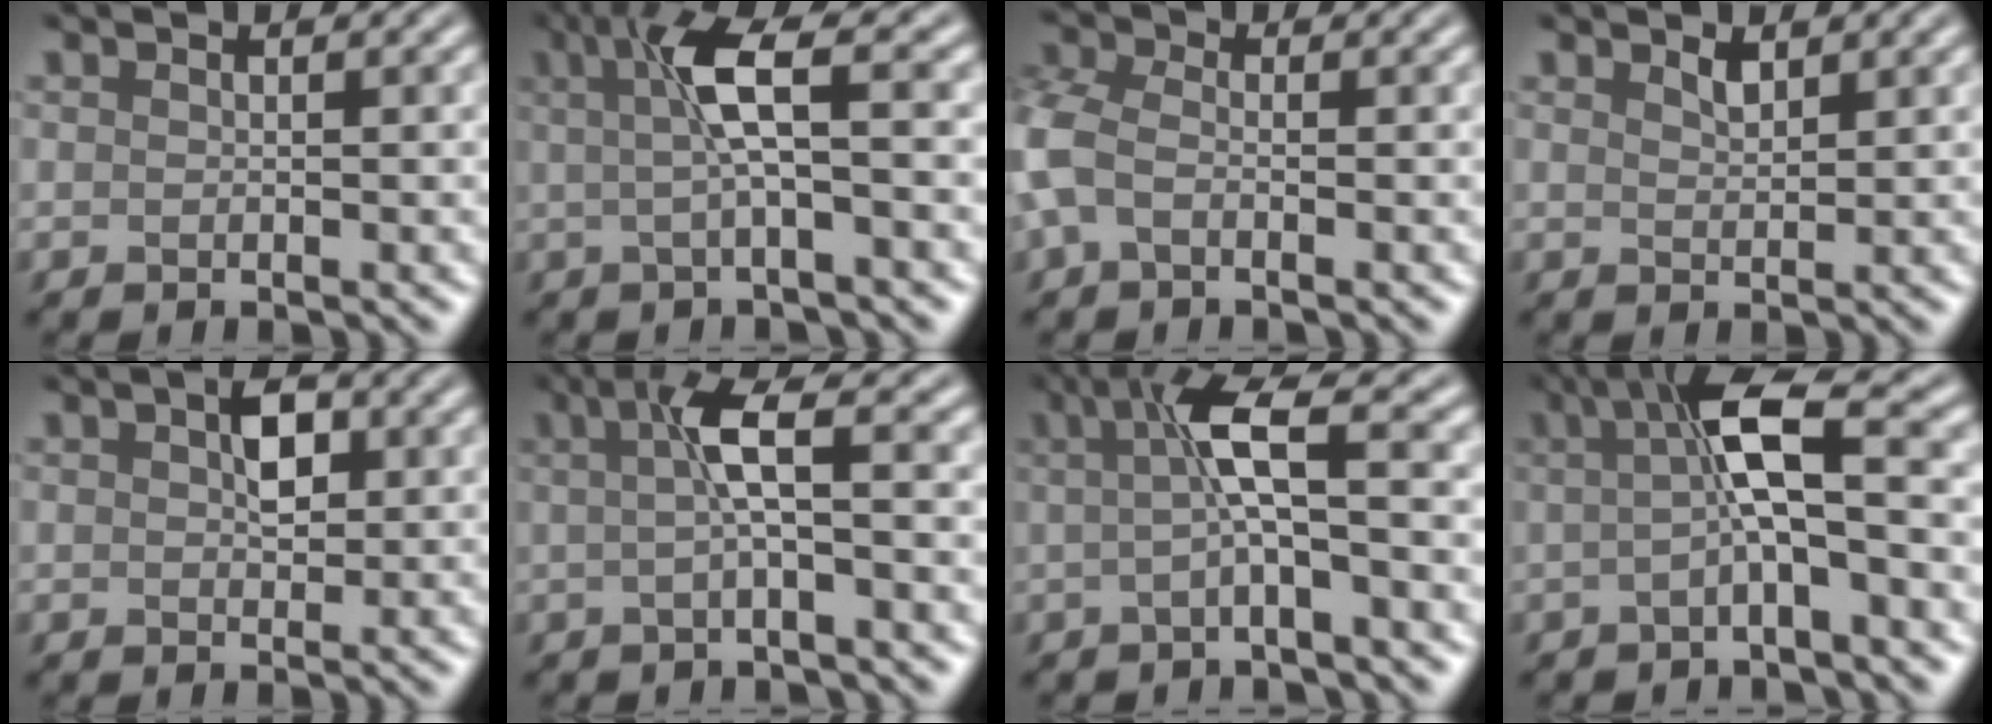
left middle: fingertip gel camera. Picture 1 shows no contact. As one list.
[{"total": 4.4, "force": [0.8, 0.5, 4.3], "torque": [-0.085, 0.015, 0.019]}, {"total": 3.4, "force": [-1.2, 2.1, 2.3], "torque": [-0.073, 0.006, -0.033]}, {"total": 1.0, "force": [1.0, 0.1, 0.1], "torque": [-0.004, 0.005, 0.021]}, {"total": 2.0, "force": [0.8, 1.0, 1.5], "torque": [-0.025, 0.009, 0.015]}, {"total": 3.6, "force": [0.4, 0.4, 3.5], "torque": [-0.067, 0.012, 0.008]}, {"total": 4.8, "force": [0.6, 0.6, 4.8], "torque": [-0.093, 0.016, 0.010]}, {"total": 5.8, "force": [0.5, 1.1, 5.7], "torque": [-0.097, 0.015, 0.006]}]